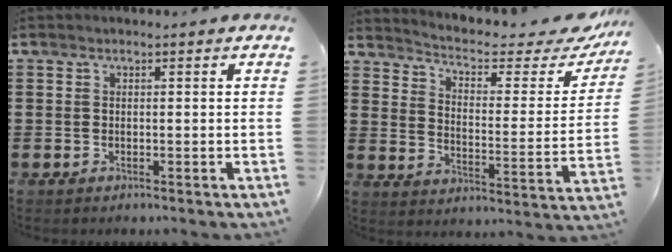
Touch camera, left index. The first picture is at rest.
{"total": 4.0, "force": [3.1, 1.0, 2.3], "torque": [-0.054, -0.025, 0.042]}